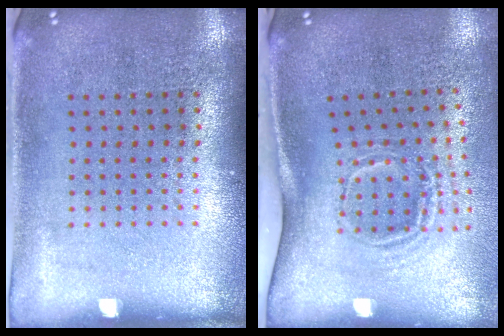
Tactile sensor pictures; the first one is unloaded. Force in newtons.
{"total": 1.9, "press": 1.2, "slide": 1.5}